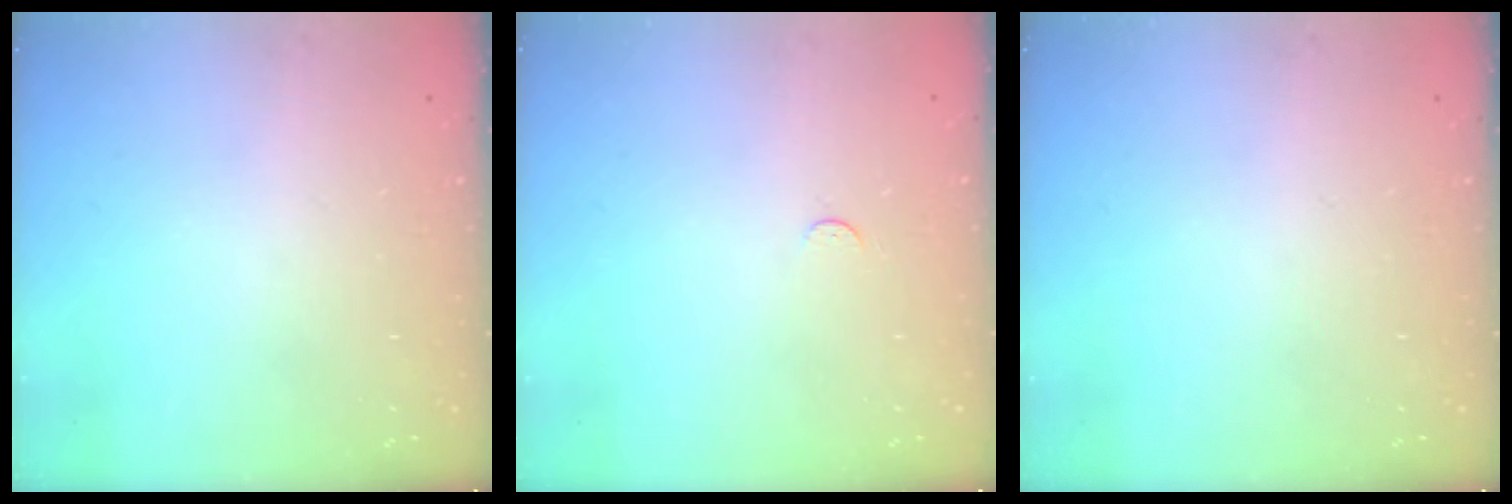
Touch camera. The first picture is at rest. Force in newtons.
{"total": 2.5, "press": 2.5, "slide": 0.3}
{"total": 0.0}